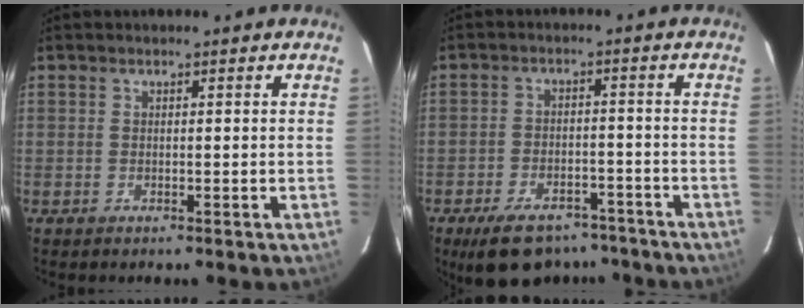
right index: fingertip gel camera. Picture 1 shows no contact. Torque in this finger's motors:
{"motor_torque": [1.07, -1.07, 0.23, 0.01]}